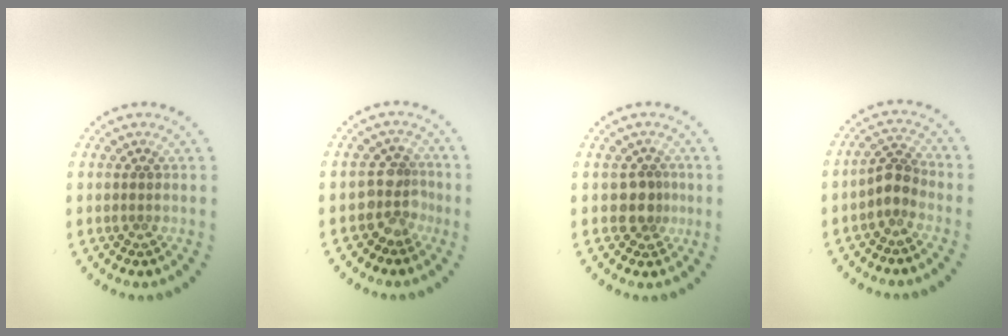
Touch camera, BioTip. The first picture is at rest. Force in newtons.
{"total": 2.5, "press": 1.9, "slide": 1.6}
{"total": 2.0, "press": 1.6, "slide": 1.2}
{"total": 2.2, "press": 1.9, "slide": 1.2}